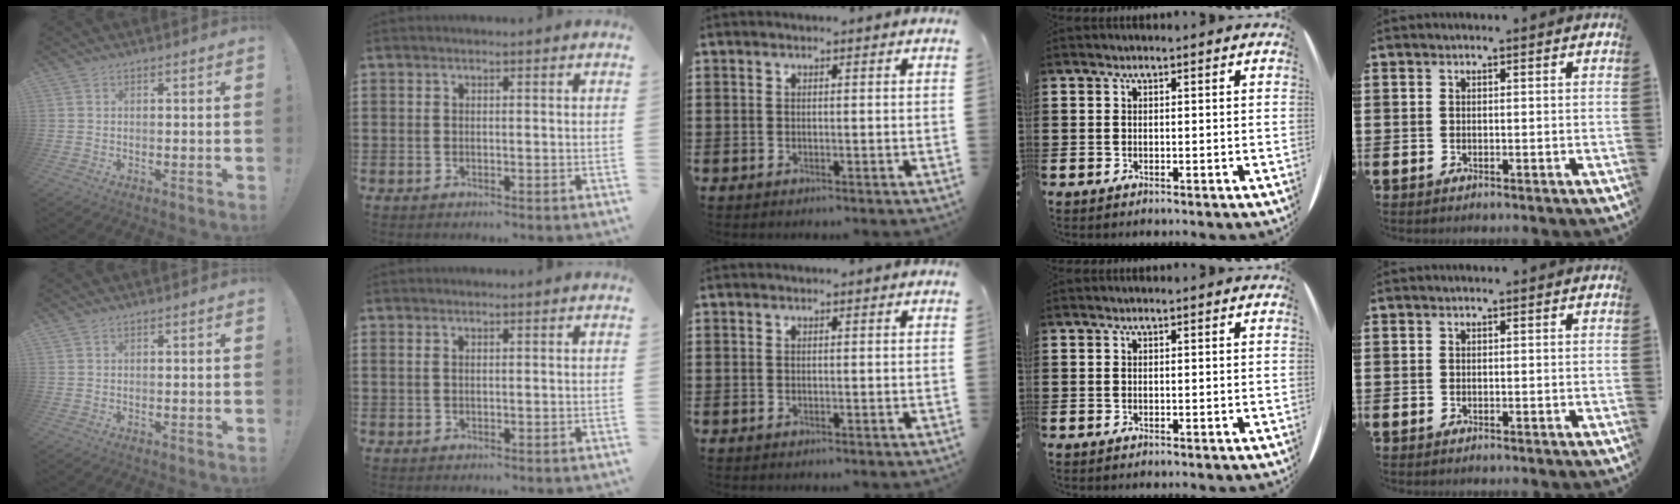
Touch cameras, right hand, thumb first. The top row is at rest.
{"thumb": {"total": 0.5, "force": [0.5, 0.1, 0.2], "torque": [-0.004, -0.001, 0.010]}, "index": {"total": 0.7, "force": [0.3, 0.4, 0.5], "torque": [-0.012, 0.003, 0.005]}}